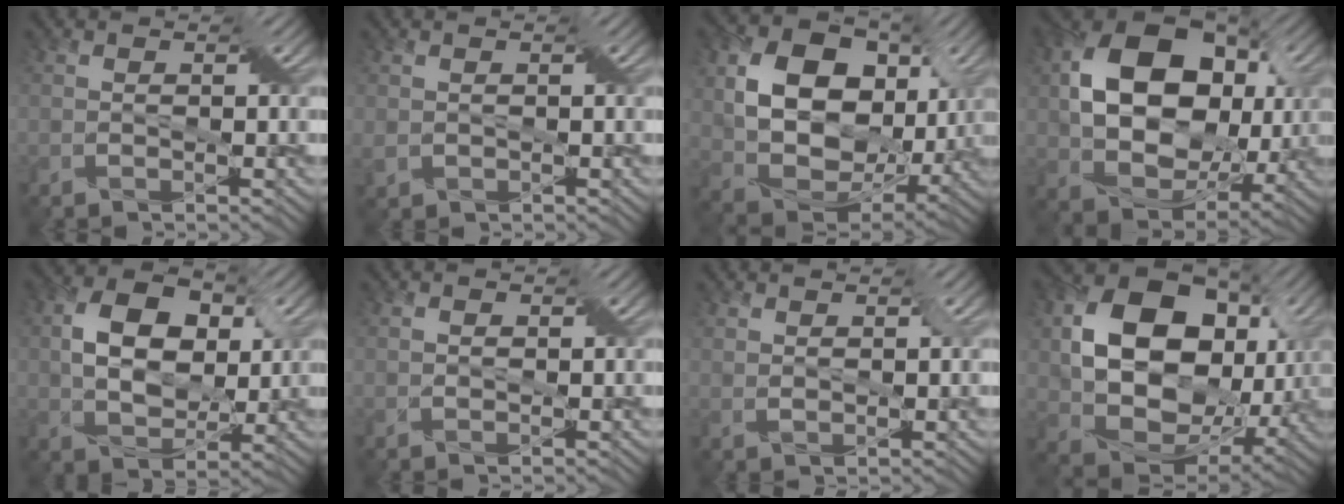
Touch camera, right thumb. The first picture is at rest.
{"total": 1.5, "force": [0.0, 1.3, 0.7], "torque": [-0.027, -0.005, 0.001]}
{"total": 15.2, "force": [2.9, 11.1, 10.0], "torque": [-0.204, -0.007, 0.063]}
{"total": 15.7, "force": [2.6, 11.3, 10.6], "torque": [-0.202, 0.002, 0.054]}
{"total": 9.3, "force": [2.1, 6.3, 6.6], "torque": [-0.135, 0.010, 0.033]}
{"total": 0.9, "force": [0.5, 0.5, 0.5], "torque": [-0.012, 0.001, 0.011]}
{"total": 1.6, "force": [1.2, 0.6, 1.0], "torque": [-0.027, 0.001, 0.026]}
{"total": 17.3, "force": [2.6, 12.9, 11.3], "torque": [-0.223, -0.028, 0.069]}